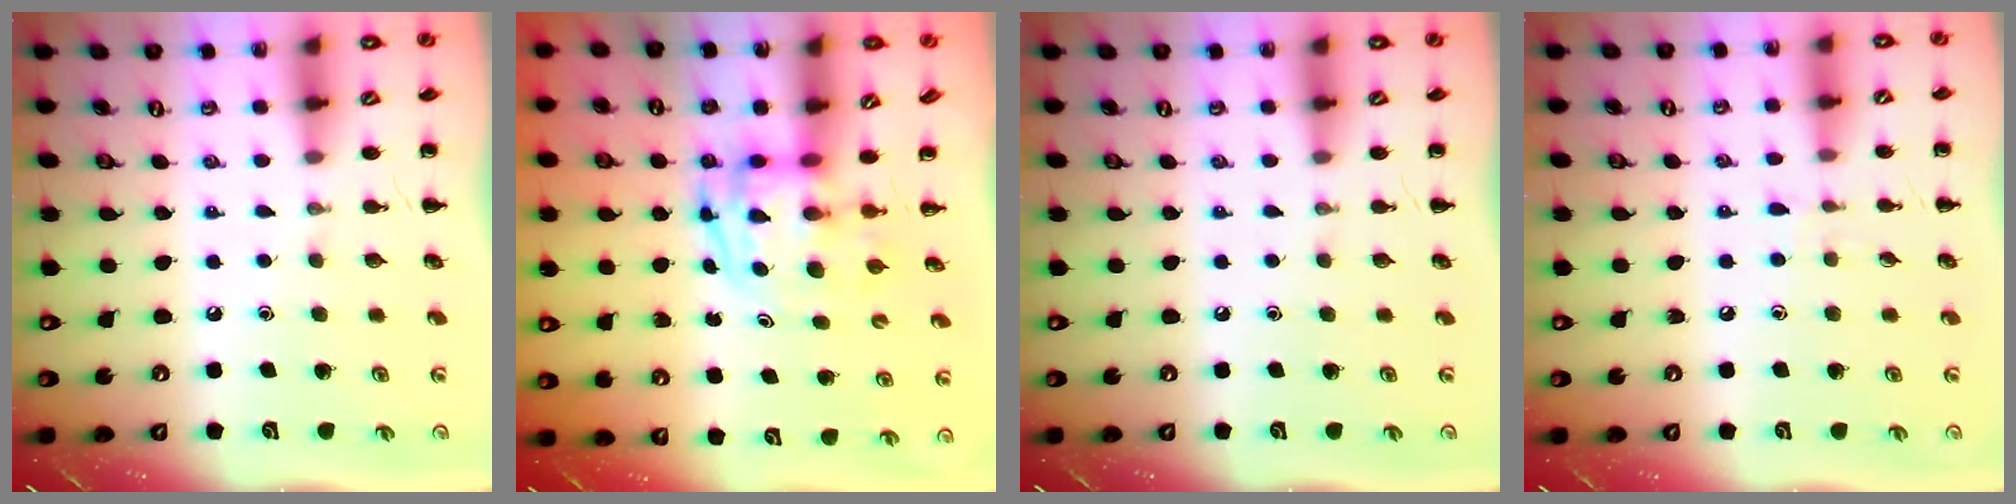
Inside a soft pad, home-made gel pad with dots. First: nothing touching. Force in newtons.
{"total": 3.7, "press": 3.6, "slide": 0.7}
{"total": 0.0}
{"total": 4.2, "press": 3.7, "slide": 1.8}